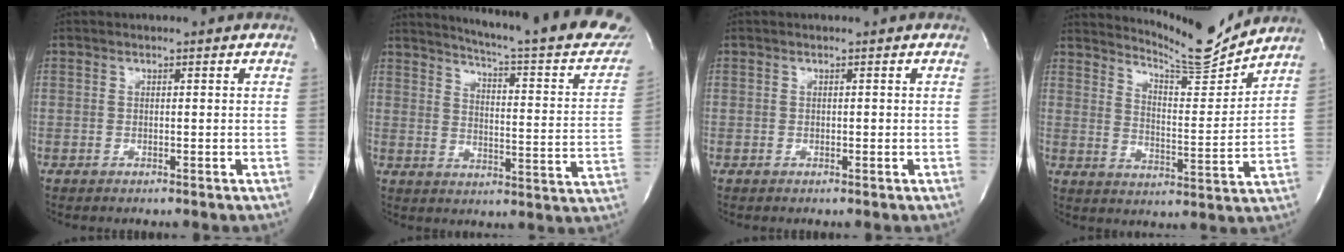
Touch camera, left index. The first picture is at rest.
{"total": 25.5, "force": [22.4, 1.6, 12.2], "torque": [-0.177, -0.083, 0.267]}
{"total": 0.0}
{"total": 10.5, "force": [10.4, -1.1, 1.1], "torque": [-0.032, -0.040, 0.161]}